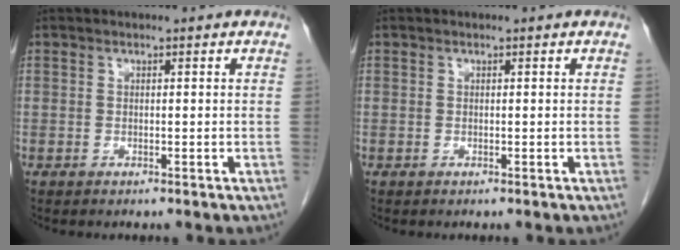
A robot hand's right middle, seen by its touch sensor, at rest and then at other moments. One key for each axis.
{"total": 0.0}